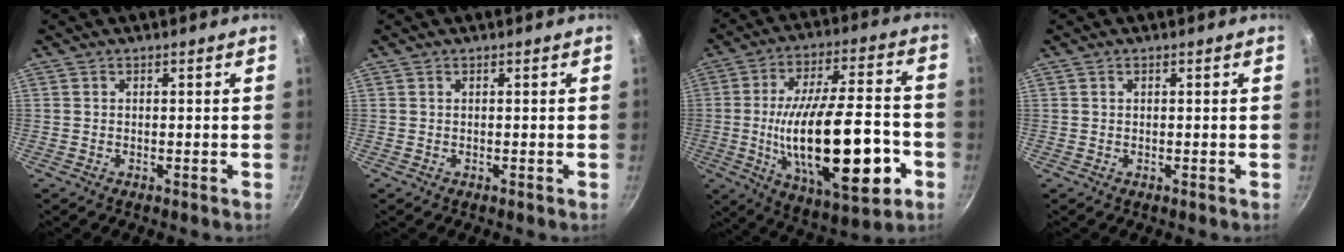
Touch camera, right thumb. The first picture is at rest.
{"total": 0.0}
{"total": 26.3, "force": [-6.0, 9.9, 23.6], "torque": [-0.369, 0.019, -0.081]}
{"total": 0.5, "force": [0.2, 0.4, 0.3], "torque": [-0.004, 0.002, 0.003]}